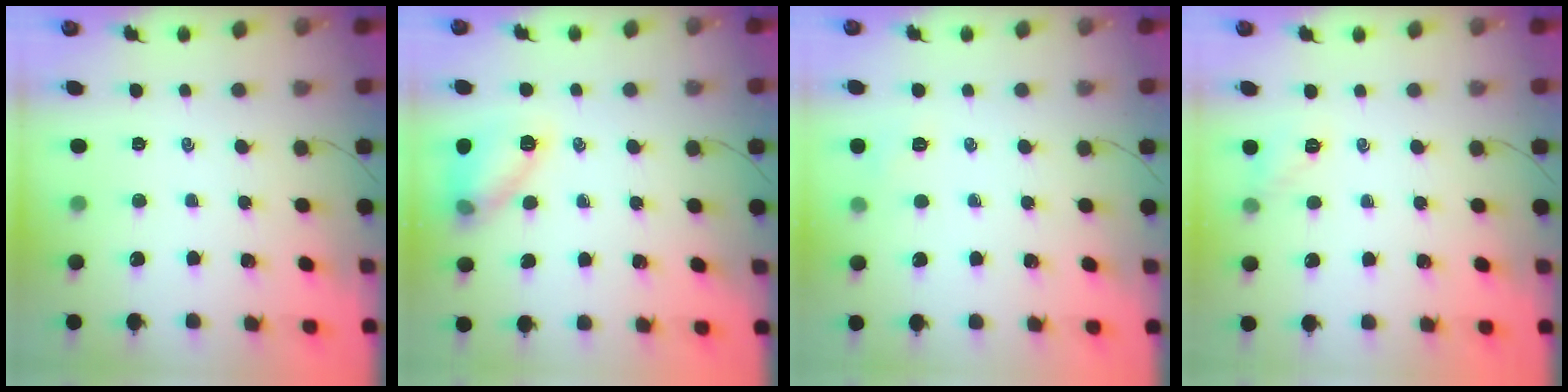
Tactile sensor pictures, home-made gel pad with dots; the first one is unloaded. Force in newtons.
{"total": 11.0, "press": 11.0, "slide": 0.3}
{"total": 4.5, "press": 4.4, "slide": 1.0}
{"total": 5.6, "press": 5.4, "slide": 1.6}